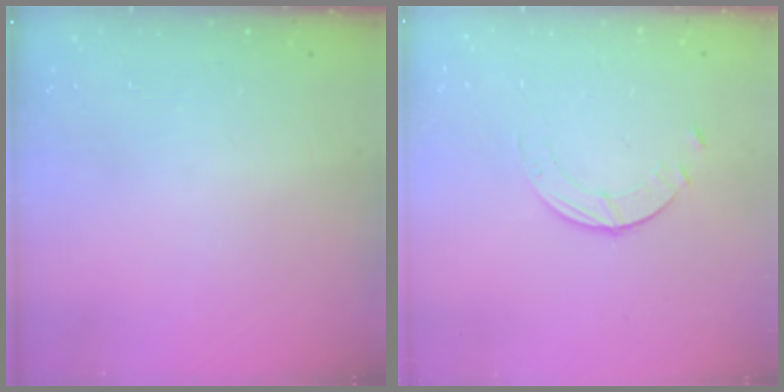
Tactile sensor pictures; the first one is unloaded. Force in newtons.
{"total": 2.5, "press": 2.5, "slide": 0.3}